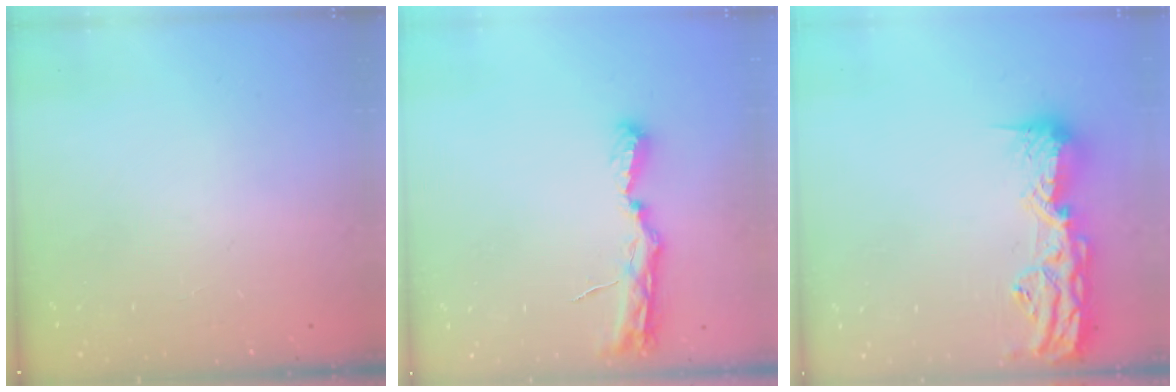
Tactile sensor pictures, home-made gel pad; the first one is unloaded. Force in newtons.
{"total": 8.0, "press": 8.0, "slide": 0.7}
{"total": 16.3, "press": 15.9, "slide": 3.5}